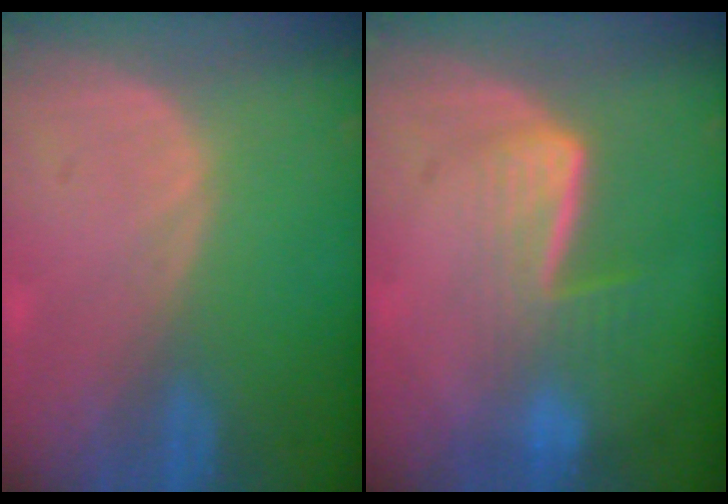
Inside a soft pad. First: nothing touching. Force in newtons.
{"total": 6.7, "press": 5.7, "slide": 3.6}